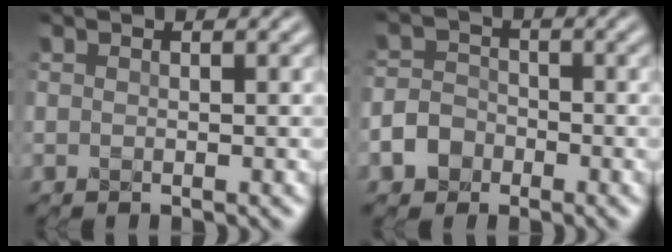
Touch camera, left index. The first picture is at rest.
{"total": 3.1, "force": [-1.7, 2.4, 1.1], "torque": [-0.016, 0.000, -0.039]}